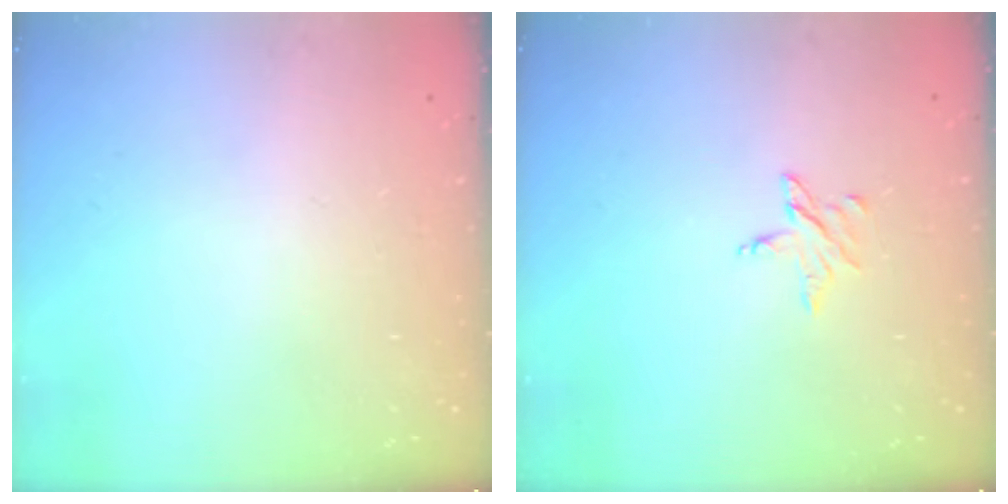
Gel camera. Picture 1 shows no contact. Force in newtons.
{"total": 3.9, "press": 3.9, "slide": 0.3}